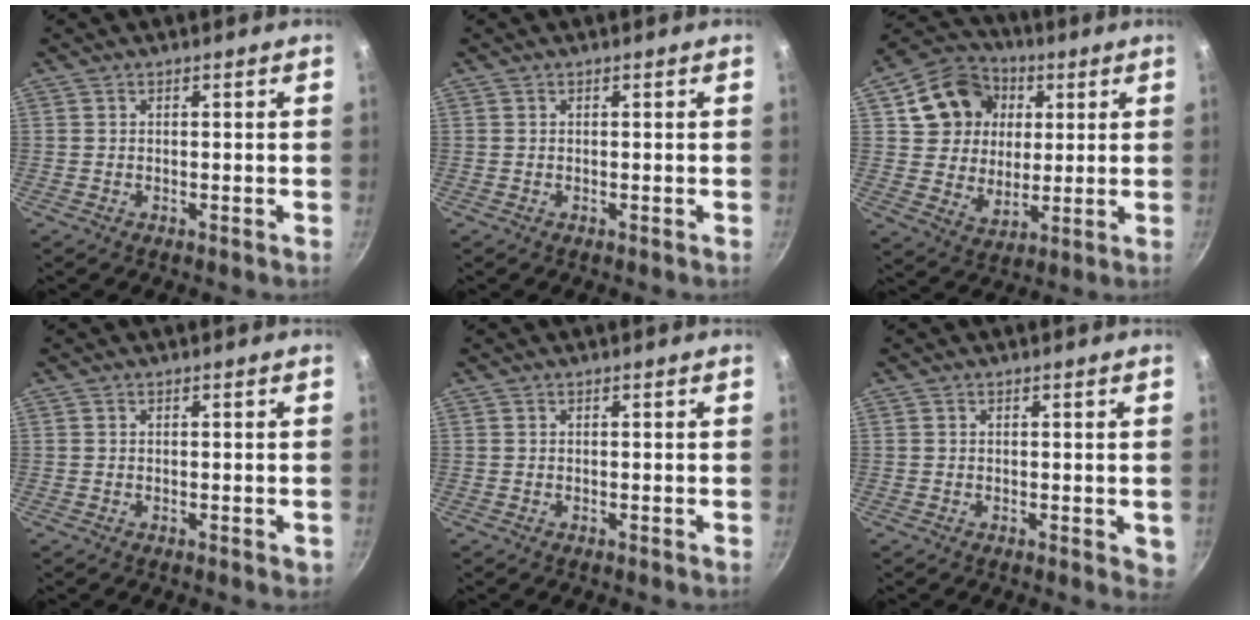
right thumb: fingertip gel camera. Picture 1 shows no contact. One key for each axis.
{"total": 0.0}
{"total": 15.1, "fx": 4.4, "fy": 12.7, "fz": 7.0, "tx": -0.094, "ty": 0.006, "tz": 0.074}
{"total": 0.9, "fx": -0.1, "fy": 0.6, "fz": 0.7, "tx": -0.005, "ty": 0.001, "tz": 0.000}
{"total": 0.0}
{"total": 2.2, "fx": 0.1, "fy": 1.3, "fz": 1.8, "tx": -0.016, "ty": -0.002, "tz": 0.001}